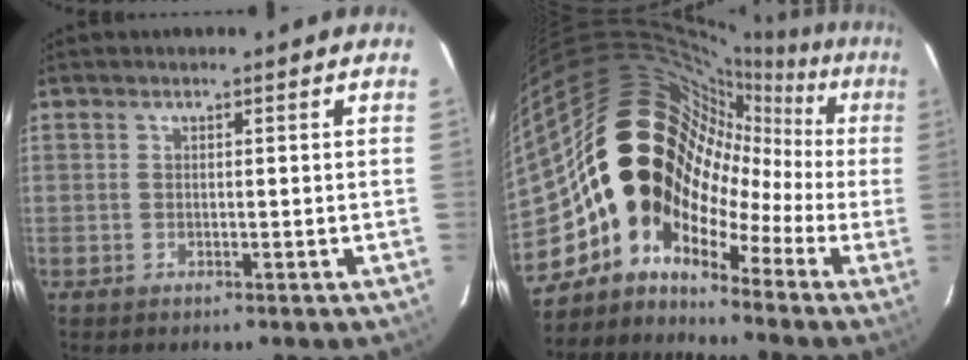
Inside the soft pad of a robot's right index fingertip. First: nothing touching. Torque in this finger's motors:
{"motor_torque": [1.65, -0.49, 1.05, 0.16]}